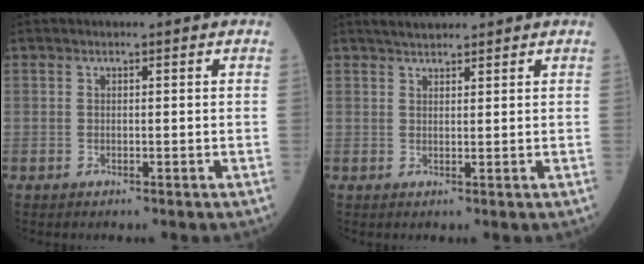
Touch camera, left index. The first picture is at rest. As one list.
[{"total": 3.0, "force": [2.7, 0.6, 1.0], "torque": [-0.017, 0.015, 0.045]}]